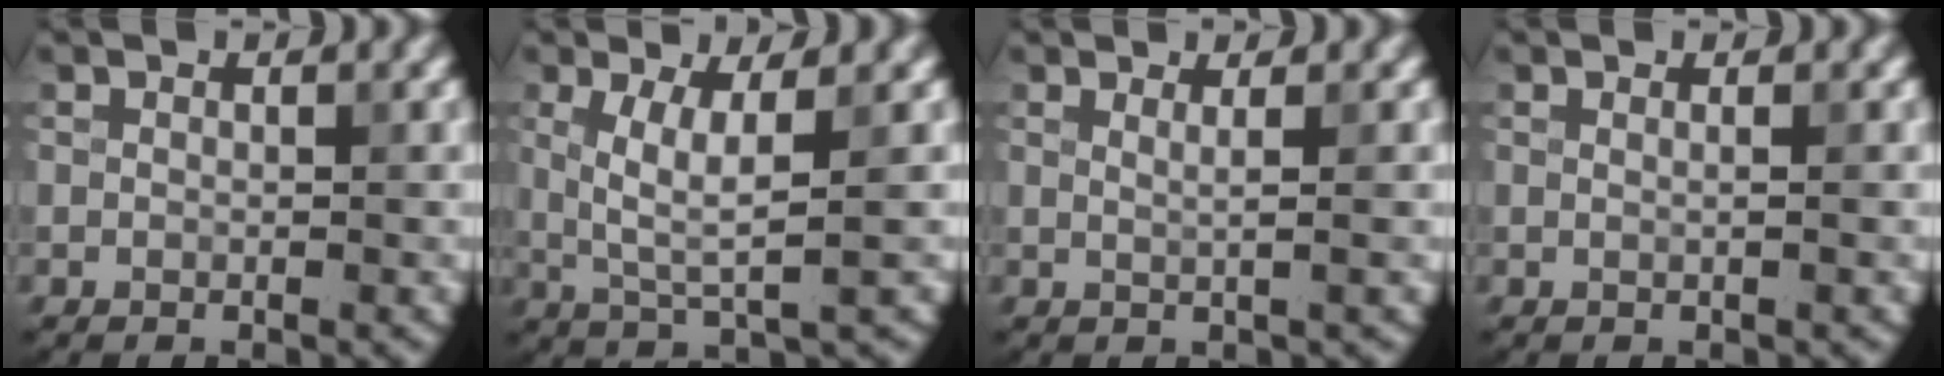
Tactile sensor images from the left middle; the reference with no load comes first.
{"total": 3.6, "force": [0.6, 0.7, 3.5], "torque": [-0.075, -0.002, 0.016]}
{"total": 1.5, "force": [0.6, 0.6, 1.3], "torque": [-0.014, -0.004, -0.003]}
{"total": 1.1, "force": [0.2, 0.5, 1.0], "torque": [-0.006, -0.001, -0.008]}